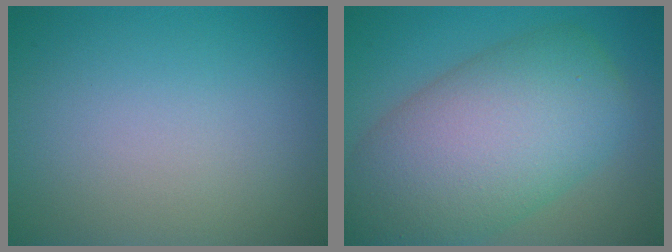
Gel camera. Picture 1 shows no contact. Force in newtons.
{"total": 11.8, "press": 11.8, "slide": 0.5}